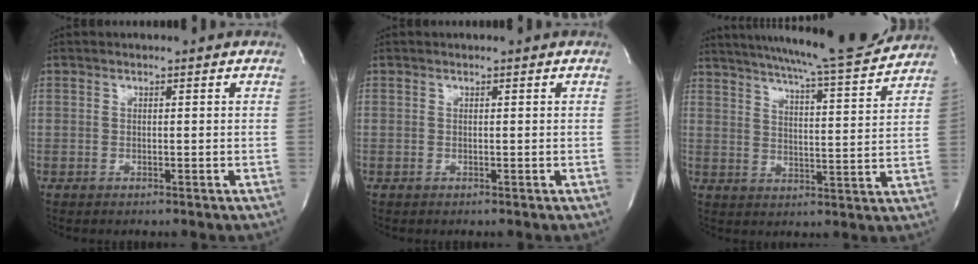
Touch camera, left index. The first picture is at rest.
{"total": 0.0}
{"total": 18.9, "force": [17.2, 0.4, 7.7], "torque": [-0.126, -0.032, 0.232]}